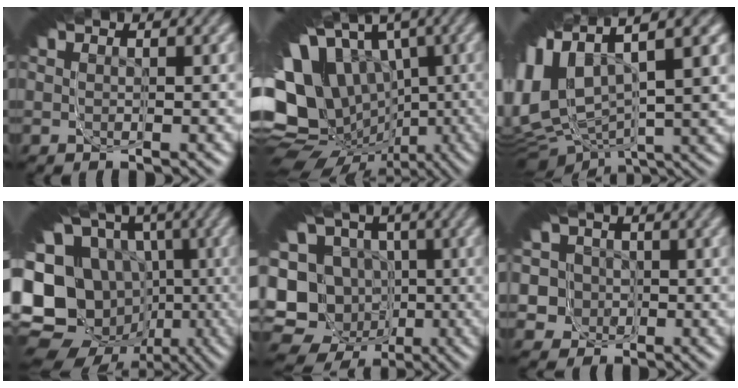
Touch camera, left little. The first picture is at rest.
{"total": 20.3, "force": [-3.5, 14.0, 14.2], "torque": [-0.217, -0.027, -0.055]}
{"total": 16.5, "force": [-1.0, 12.6, 10.6], "torque": [-0.205, -0.016, -0.030]}
{"total": 21.1, "force": [-6.1, 14.3, 14.4], "torque": [-0.220, -0.055, -0.090]}
{"total": 18.4, "force": [-3.2, 14.3, 11.1], "torque": [-0.192, -0.029, -0.059]}
{"total": 11.8, "force": [-0.9, 10.8, 4.7], "torque": [-0.109, -0.031, -0.023]}